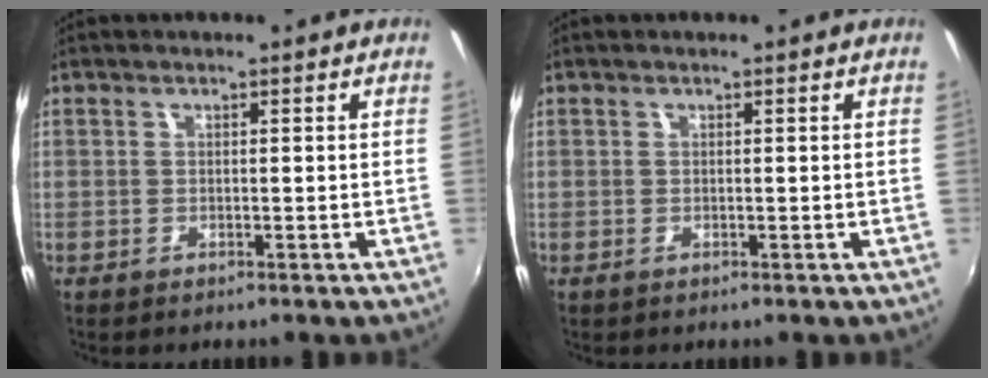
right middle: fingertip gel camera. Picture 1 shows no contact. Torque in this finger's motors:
{"motor_torque": [0.00, 0.00, -0.02, 0.00]}